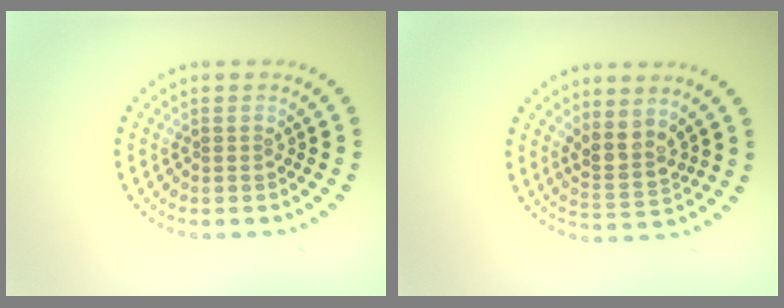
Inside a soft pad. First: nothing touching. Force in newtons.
{"total": 2.7, "press": 2.1, "slide": 1.6}